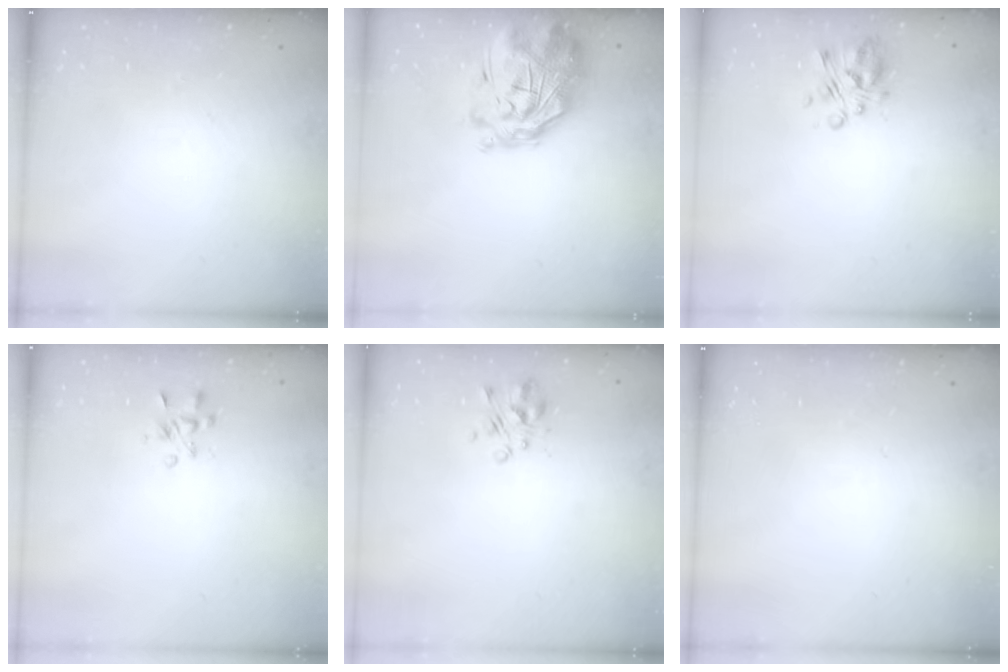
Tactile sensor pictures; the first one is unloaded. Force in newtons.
{"total": 3.8, "press": 3.4, "slide": 1.8}
{"total": 4.8, "press": 4.6, "slide": 1.4}
{"total": 3.4, "press": 3.2, "slide": 1.1}
{"total": 2.5, "press": 2.4, "slide": 0.8}
{"total": 0.0}